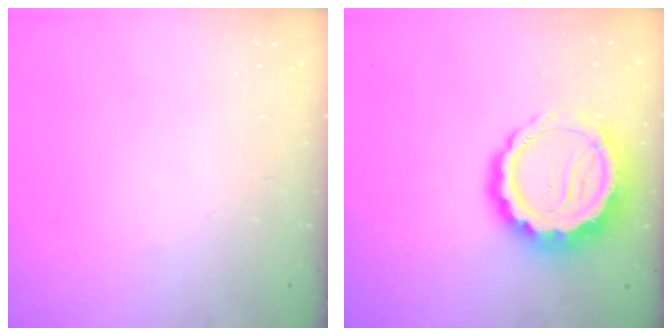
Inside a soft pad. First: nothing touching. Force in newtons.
{"total": 13.4, "press": 13.0, "slide": 3.1}